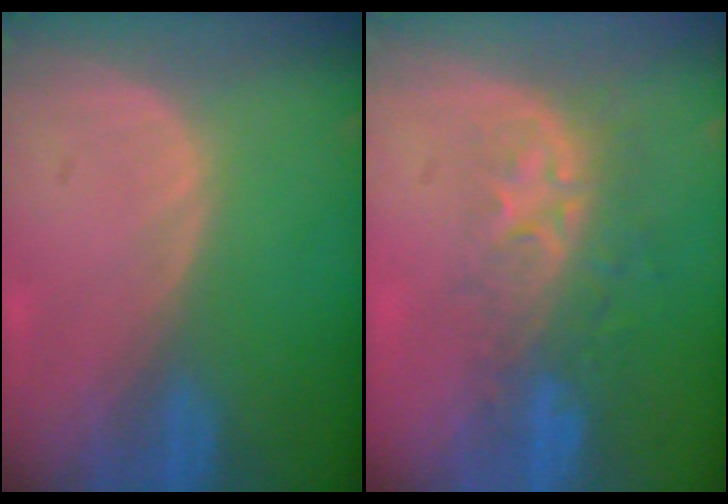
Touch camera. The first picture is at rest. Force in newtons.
{"total": 8.7, "press": 7.2, "slide": 5.0}